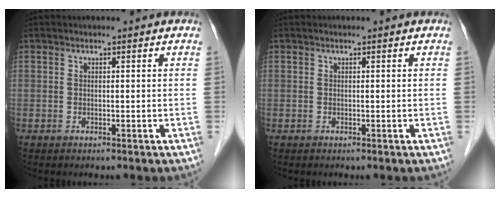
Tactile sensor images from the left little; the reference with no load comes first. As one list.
[{"total": 0.0}]